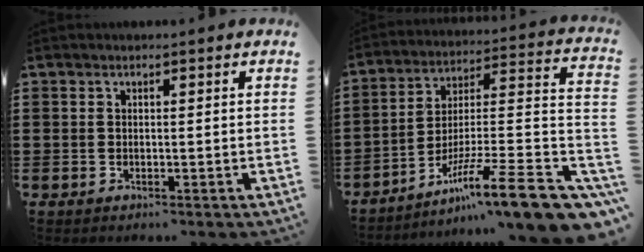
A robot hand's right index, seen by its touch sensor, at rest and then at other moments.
{"total": 13.6, "force": [-8.7, 1.4, 10.3], "torque": [-0.156, 0.014, -0.153]}